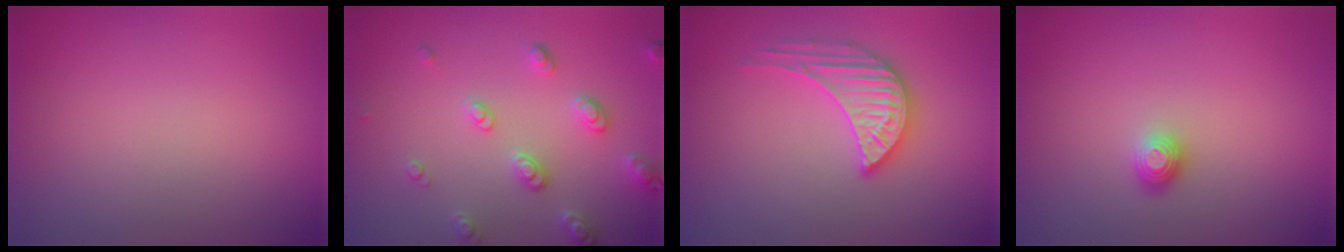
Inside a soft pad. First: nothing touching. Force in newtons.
{"total": 2.9, "press": 2.9, "slide": 0.5}
{"total": 3.9, "press": 3.9, "slide": 0.5}
{"total": 1.1, "press": 1.0, "slide": 0.5}